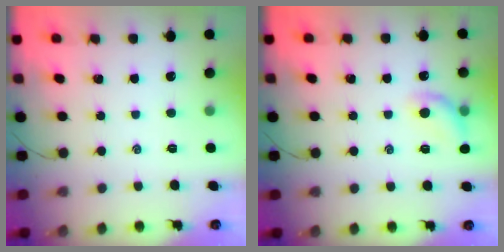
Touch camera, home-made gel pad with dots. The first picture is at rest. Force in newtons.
{"total": 9.4, "press": 9.2, "slide": 1.8}